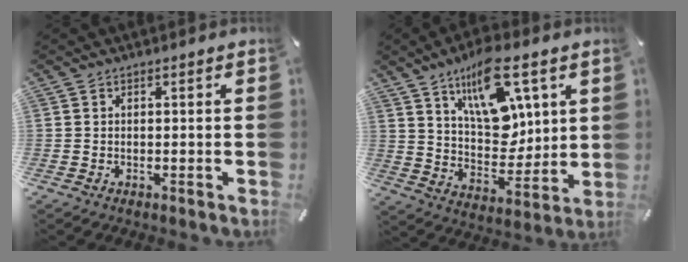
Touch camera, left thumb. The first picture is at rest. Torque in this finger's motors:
{"motor_torque": [2.60, 2.41, 0.79, -0.67, 0.23]}